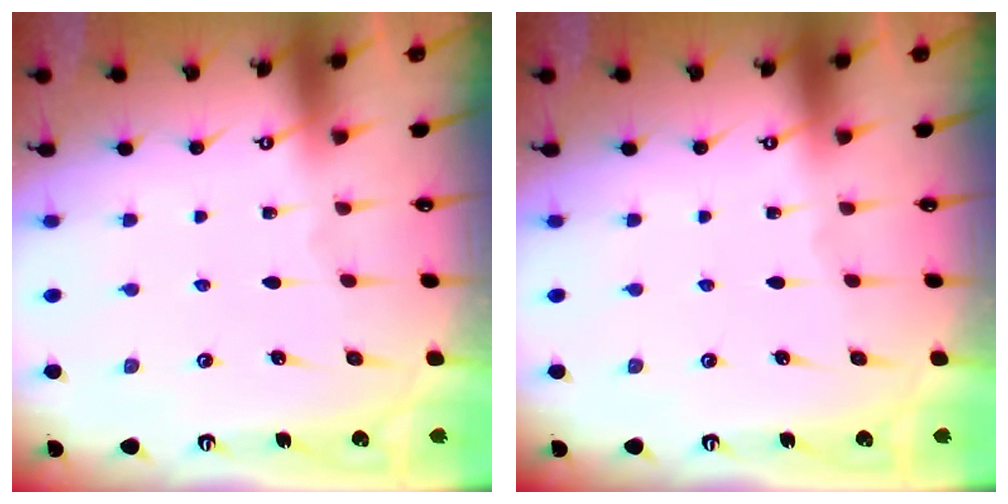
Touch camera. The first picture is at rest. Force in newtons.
{"total": 0.0}